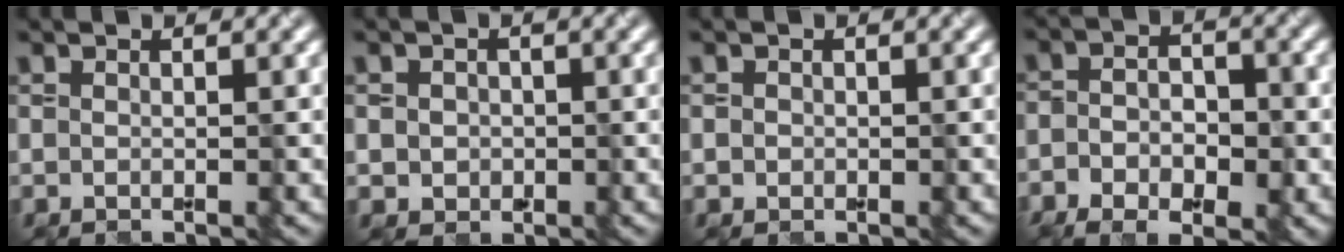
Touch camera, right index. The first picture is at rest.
{"total": 1.5, "force": [-0.7, 1.3, 0.3], "torque": [-0.011, 0.004, -0.001]}
{"total": 0.7, "force": [-0.5, 0.0, -0.4], "torque": [0.004, 0.006, 0.003]}
{"total": 5.4, "force": [-3.0, 2.9, 3.5], "torque": [-0.058, -0.001, -0.042]}